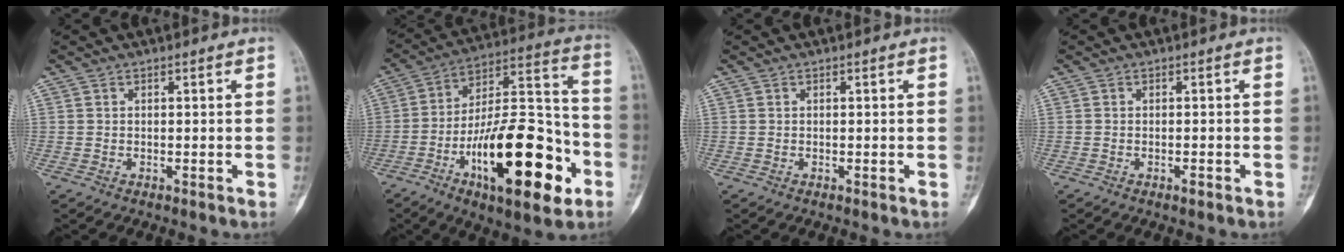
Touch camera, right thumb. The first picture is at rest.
{"total": 27.6, "force": [-10.7, 10.5, 23.1], "torque": [-0.366, 0.054, -0.164]}
{"total": 0.0}
{"total": 1.0, "force": [-0.6, 0.3, 0.7], "torque": [-0.015, 0.003, -0.009]}